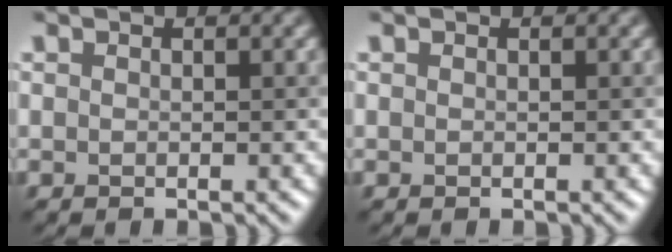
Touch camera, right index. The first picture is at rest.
{"total": 0.0}